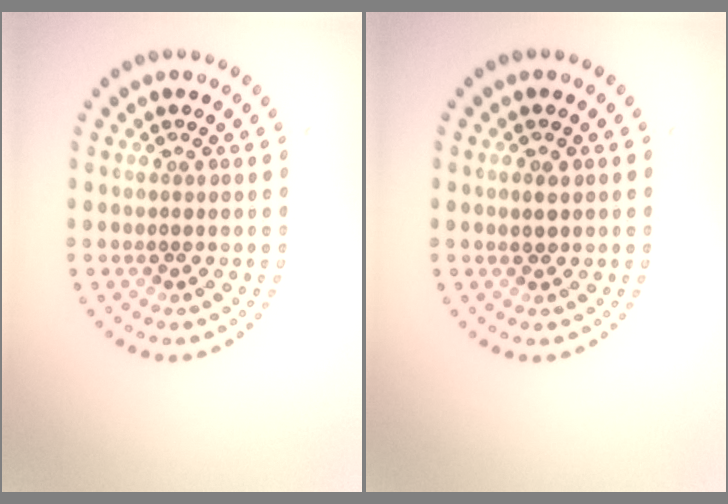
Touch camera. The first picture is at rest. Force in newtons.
{"total": 1.1, "press": 1.1, "slide": 0.4}